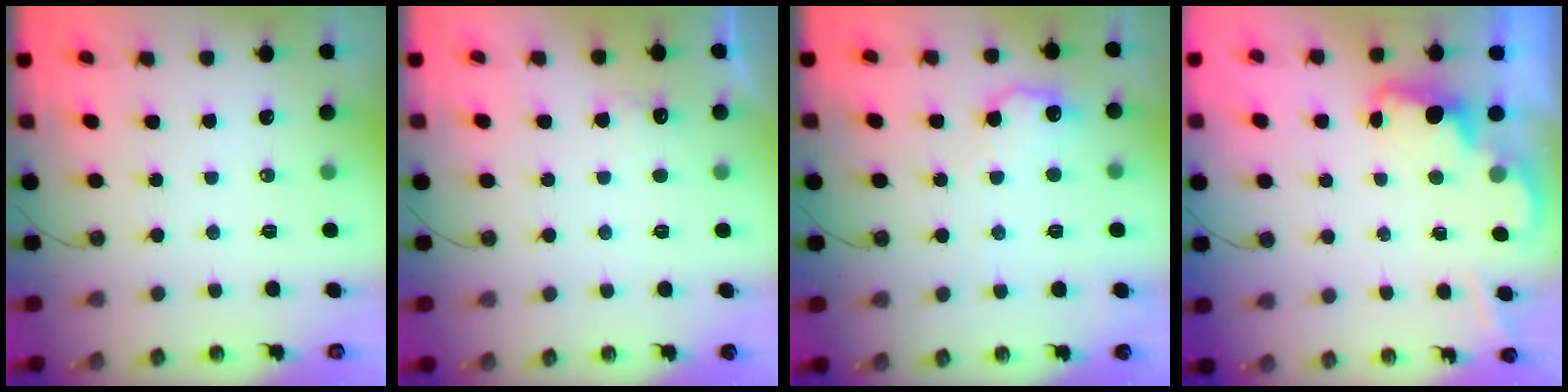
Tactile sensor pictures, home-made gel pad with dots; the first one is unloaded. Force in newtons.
{"total": 5.5, "press": 5.4, "slide": 1.3}
{"total": 9.9, "press": 9.9, "slide": 0.2}
{"total": 2.2, "press": 2.1, "slide": 0.5}